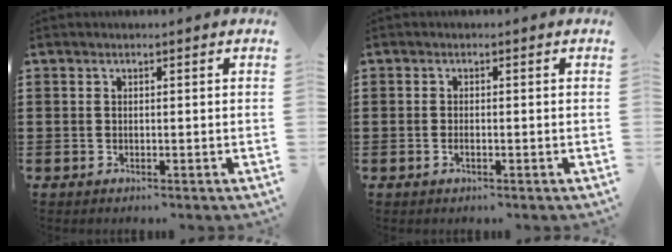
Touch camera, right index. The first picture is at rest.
{"total": 0.7, "force": [-0.4, 0.1, 0.6], "torque": [-0.012, -0.007, -0.004]}